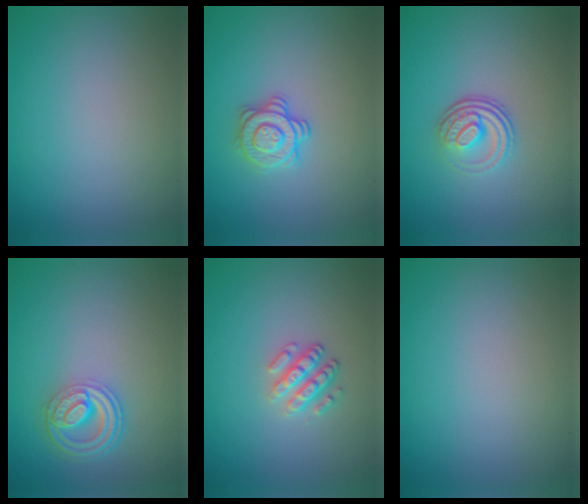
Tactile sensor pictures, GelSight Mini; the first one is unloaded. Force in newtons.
{"total": 2.8, "press": 2.7, "slide": 0.9}
{"total": 3.6, "press": 2.5, "slide": 2.6}
{"total": 4.6, "press": 3.5, "slide": 2.9}
{"total": 2.5, "press": 2.3, "slide": 0.9}
{"total": 0.0}